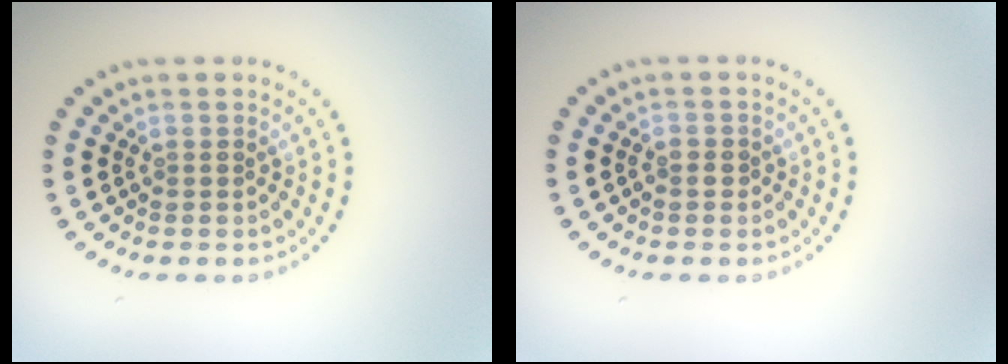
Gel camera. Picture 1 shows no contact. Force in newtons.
{"total": 0.8, "press": 0.8, "slide": 0.3}